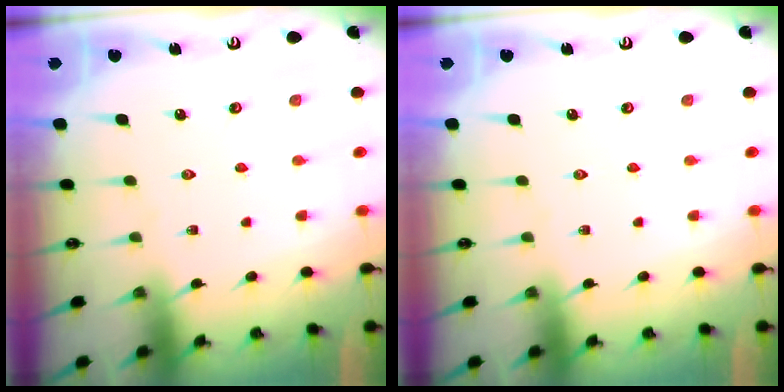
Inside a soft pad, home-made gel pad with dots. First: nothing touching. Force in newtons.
{"total": 0.0}